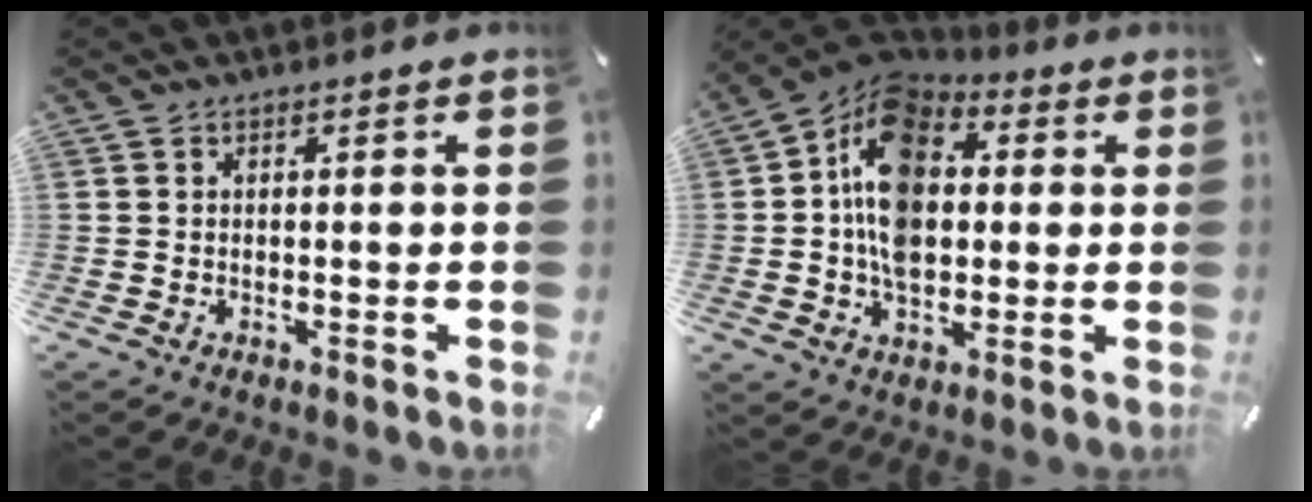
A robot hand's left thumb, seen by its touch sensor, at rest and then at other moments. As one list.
[{"total": 14.9, "force": [0.8, 11.0, 10.0], "torque": [-0.191, -0.002, 0.007]}]